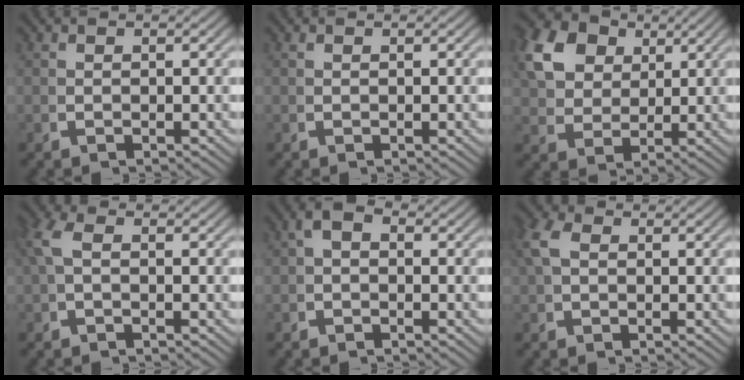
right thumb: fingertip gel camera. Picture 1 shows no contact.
{"total": 0.0}
{"total": 9.4, "force": [3.8, 6.9, 5.1], "torque": [-0.121, -0.009, 0.075]}
{"total": 1.5, "force": [0.1, 0.8, 1.3], "torque": [-0.036, 0.003, 0.003]}
{"total": 1.6, "force": [0.1, 1.0, 1.2], "torque": [-0.021, 0.004, -0.002]}
{"total": 2.0, "force": [0.6, 1.4, 1.3], "torque": [-0.039, -0.006, 0.015]}